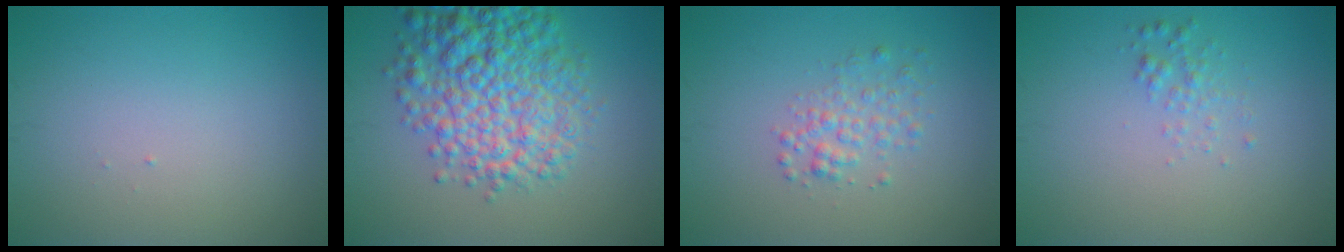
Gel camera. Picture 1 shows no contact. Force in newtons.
{"total": 8.5, "press": 8.5, "slide": 0.3}
{"total": 2.1, "press": 2.1, "slide": 0.1}
{"total": 1.2, "press": 1.2, "slide": 0.0}